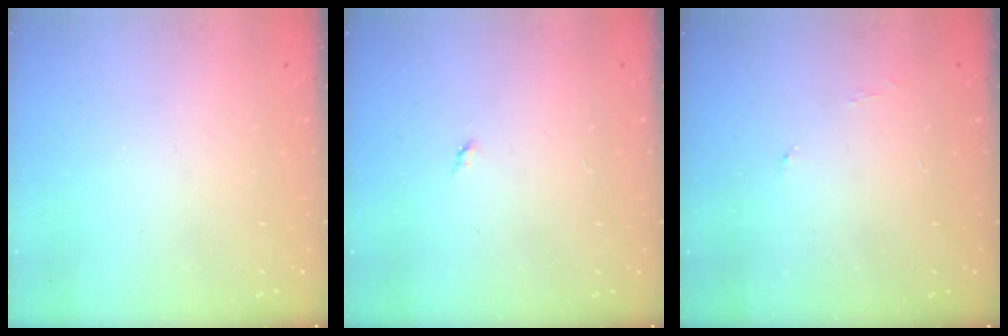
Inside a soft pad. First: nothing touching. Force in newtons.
{"total": 2.8, "press": 2.8, "slide": 0.4}
{"total": 3.1, "press": 3.1, "slide": 0.5}